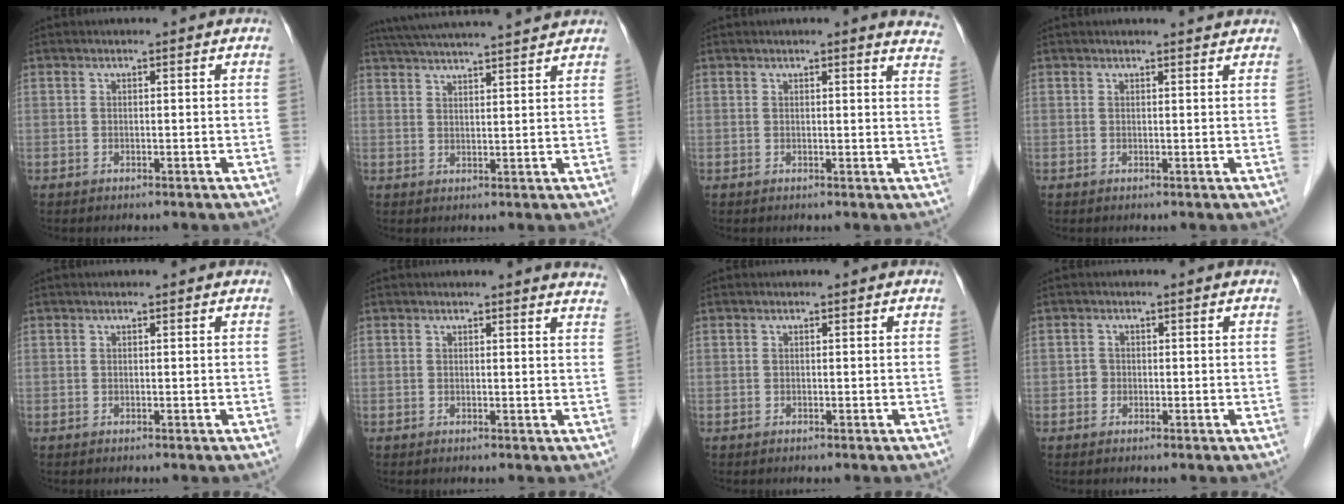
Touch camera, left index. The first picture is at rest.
{"total": 16.0, "force": [14.7, 0.2, 6.4], "torque": [-0.118, 0.030, 0.211]}
{"total": 7.3, "force": [6.8, 0.5, 2.8], "torque": [-0.015, -0.020, 0.045]}
{"total": 2.8, "force": [2.7, 0.0, 0.8], "torque": [-0.012, 0.008, 0.027]}
{"total": 0.0}
{"total": 5.2, "force": [5.1, 0.1, 1.0], "torque": [-0.005, -0.021, 0.026]}
{"total": 0.0}
{"total": 1.6, "force": [-0.4, 1.5, 0.2], "torque": [0.003, 0.007, -0.010]}